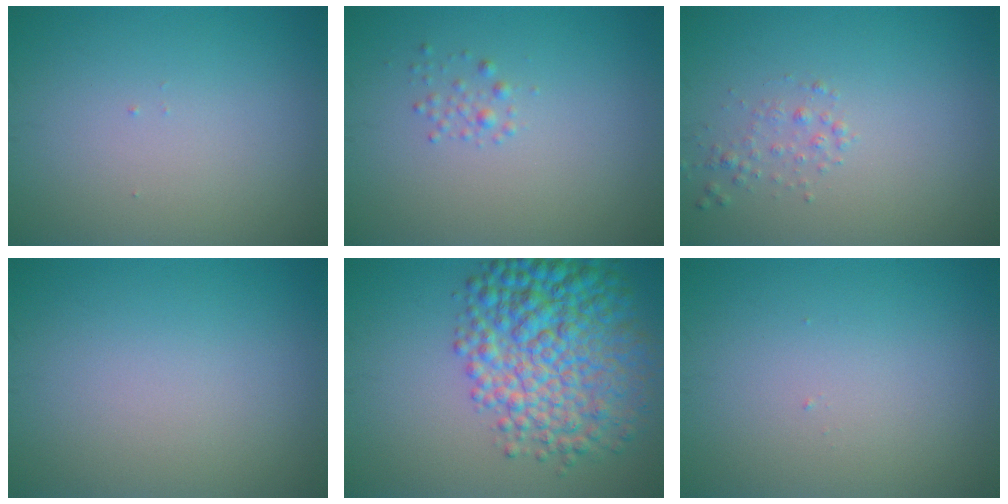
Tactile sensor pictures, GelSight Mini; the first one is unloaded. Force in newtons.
{"total": 0.9, "press": 0.9, "slide": 0.1}
{"total": 1.2, "press": 1.2, "slide": 0.1}
{"total": 0.0}
{"total": 9.4, "press": 9.4, "slide": 0.2}
{"total": 0.0}